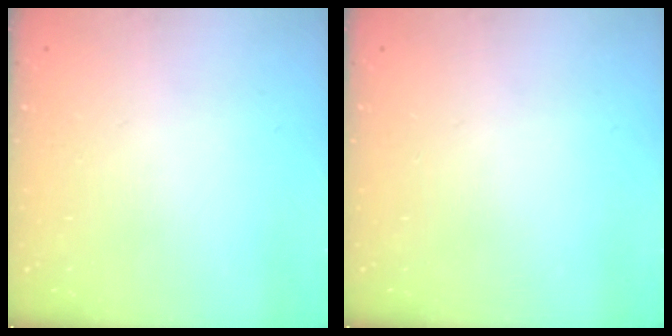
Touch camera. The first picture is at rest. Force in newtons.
{"total": 0.0}